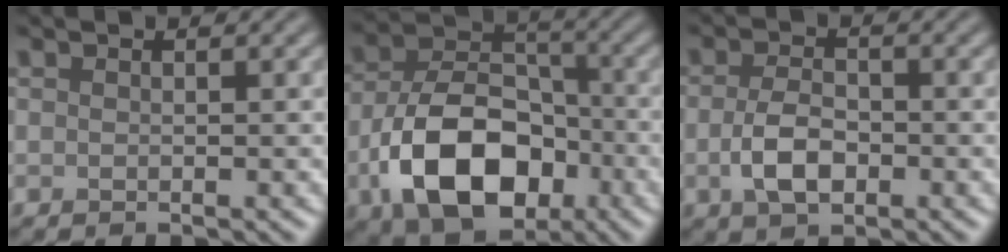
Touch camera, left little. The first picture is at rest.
{"total": 10.9, "force": [-4.2, 6.8, 7.4], "torque": [-0.137, -0.006, -0.076]}
{"total": 3.6, "force": [-1.0, 2.1, 2.8], "torque": [-0.063, -0.003, -0.022]}